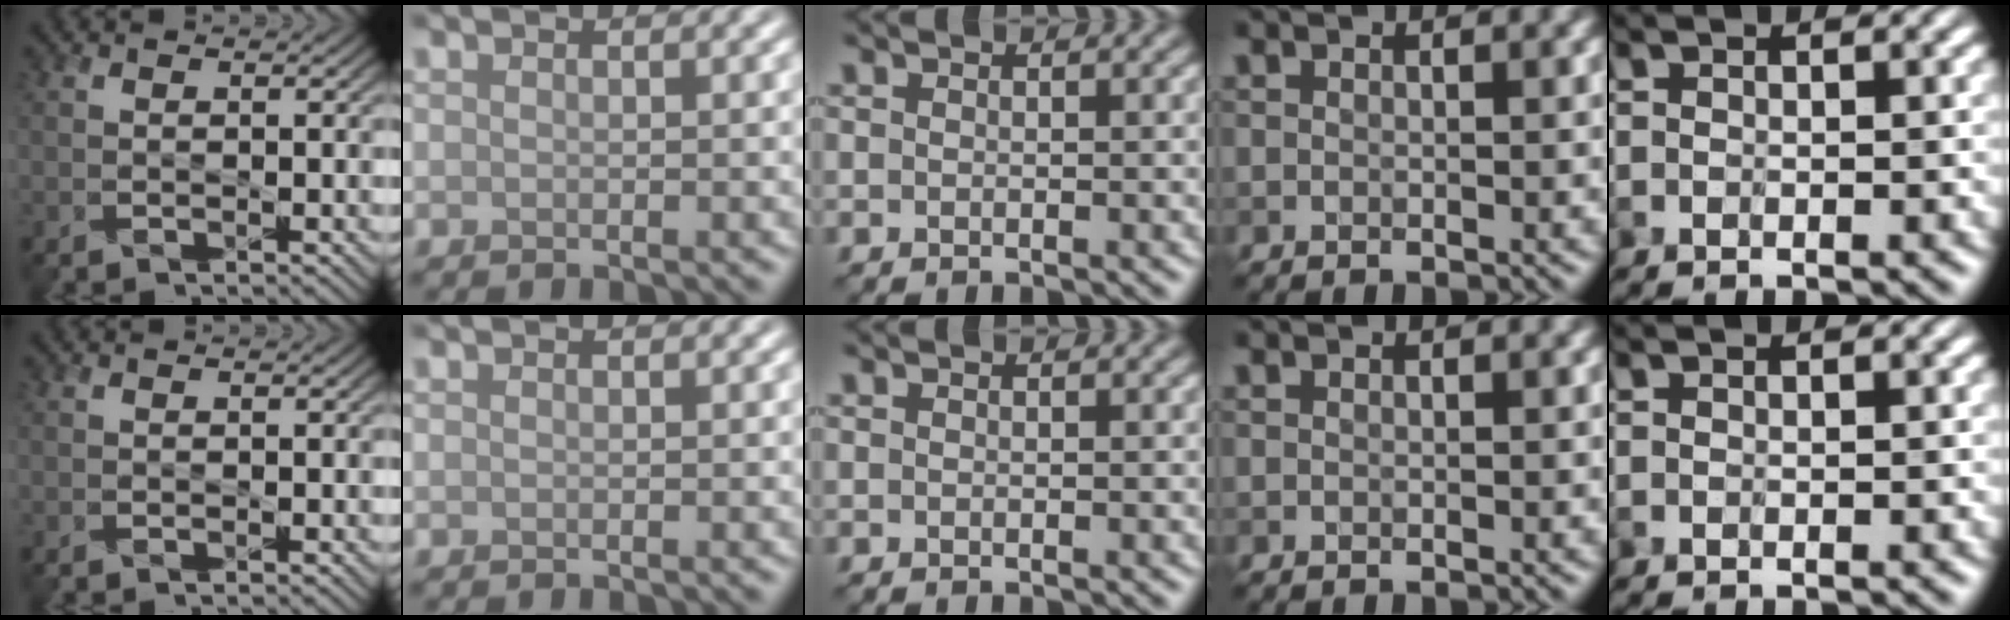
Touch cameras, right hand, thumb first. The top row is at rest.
{}